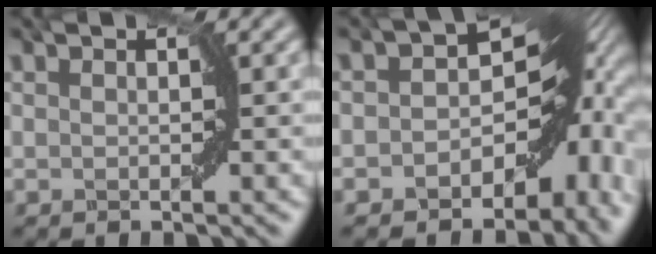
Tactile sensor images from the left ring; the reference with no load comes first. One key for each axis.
{"total": 11.4, "fx": -2.9, "fy": 7.3, "fz": 8.2, "tx": -0.053, "ty": -0.011, "tz": -0.053}